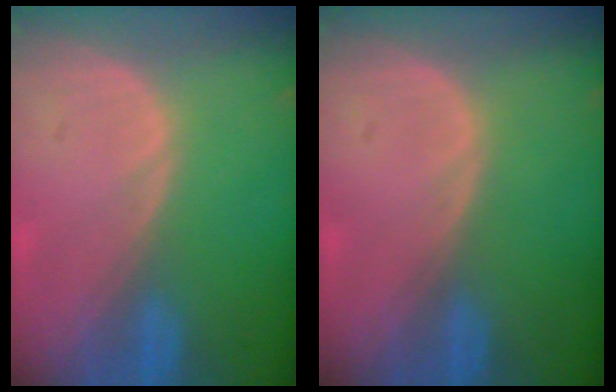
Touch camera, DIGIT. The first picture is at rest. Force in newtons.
{"total": 0.0}